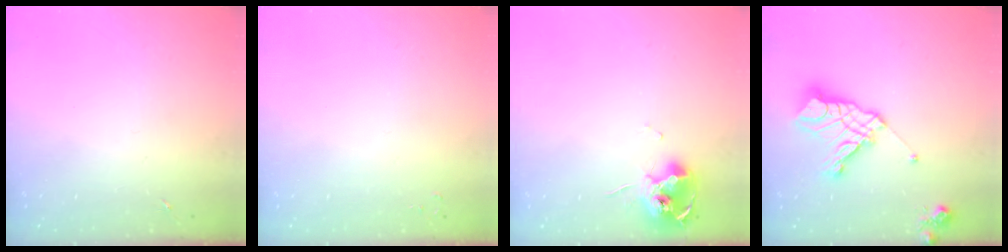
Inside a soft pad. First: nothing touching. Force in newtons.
{"total": 2.0, "press": 2.0, "slide": 0.3}
{"total": 12.1, "press": 12.0, "slide": 1.2}
{"total": 16.6, "press": 16.5, "slide": 2.1}